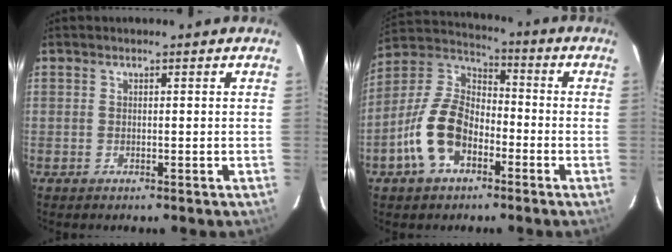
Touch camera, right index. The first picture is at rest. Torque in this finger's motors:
{"motor_torque": [0.05, -0.12, -0.13, -0.06]}